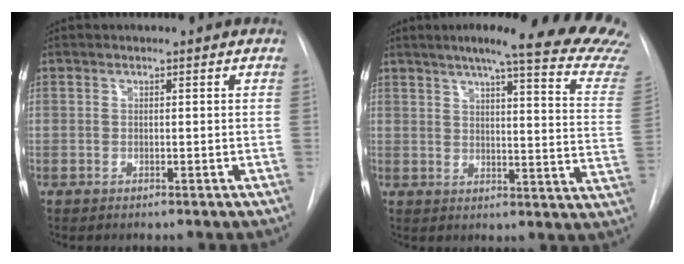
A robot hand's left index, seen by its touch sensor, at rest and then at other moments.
{"total": 25.0, "force": [21.9, 0.7, 12.0], "torque": [-0.150, -0.092, 0.242]}